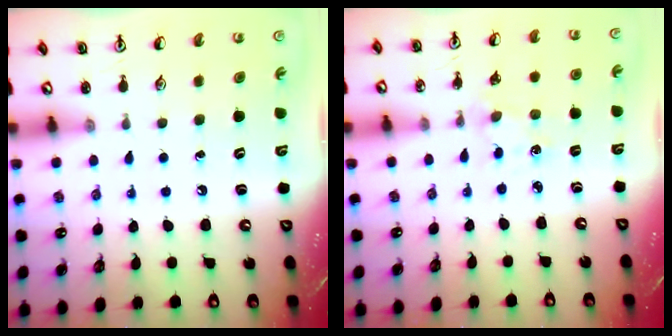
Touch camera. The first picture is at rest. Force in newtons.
{"total": 2.0, "press": 2.0, "slide": 0.3}